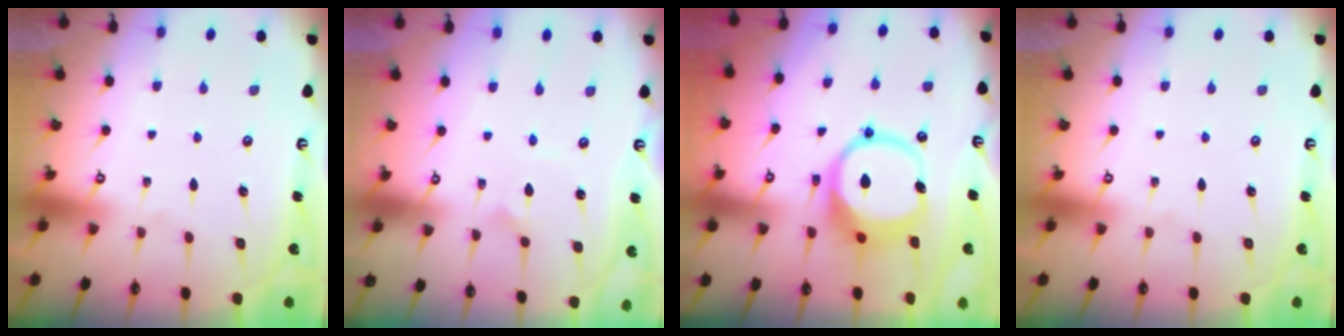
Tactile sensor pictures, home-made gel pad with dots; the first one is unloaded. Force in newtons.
{"total": 2.4, "press": 2.4, "slide": 0.6}
{"total": 11.5, "press": 11.3, "slide": 2.1}
{"total": 0.0}